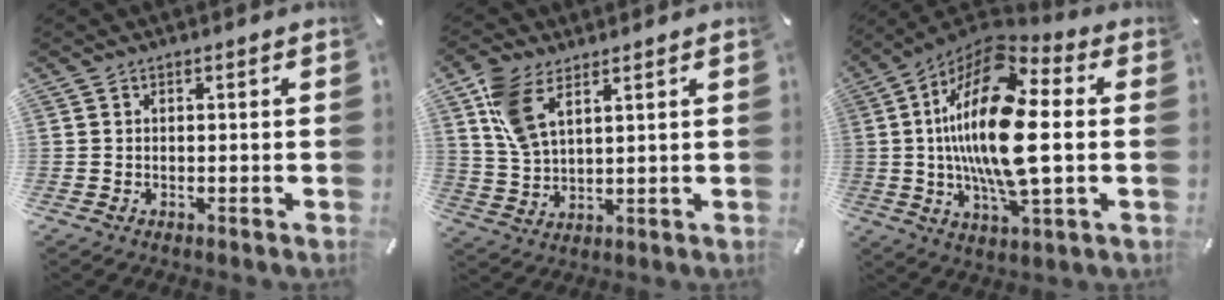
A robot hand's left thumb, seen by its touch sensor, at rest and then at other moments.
{"total": 8.6, "force": [4.9, 4.3, 5.5], "torque": [-0.135, -0.012, 0.091]}
{"total": 23.8, "force": [1.1, 9.8, 21.6], "torque": [-0.436, -0.012, 0.012]}